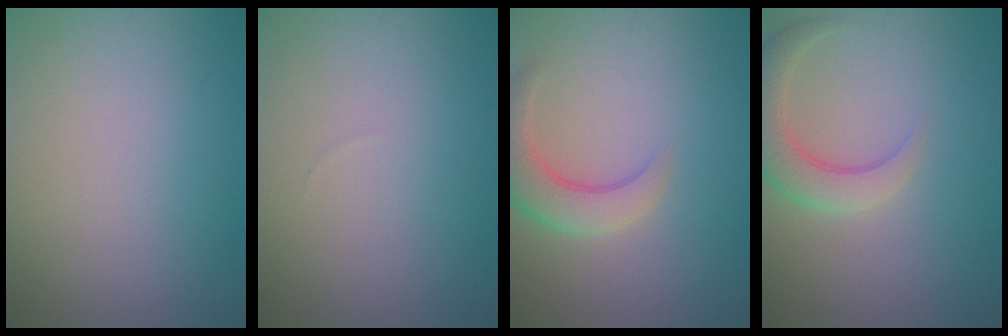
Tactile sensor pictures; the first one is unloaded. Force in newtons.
{"total": 0.0}
{"total": 4.2, "press": 4.2, "slide": 0.4}
{"total": 4.1, "press": 4.1, "slide": 0.3}